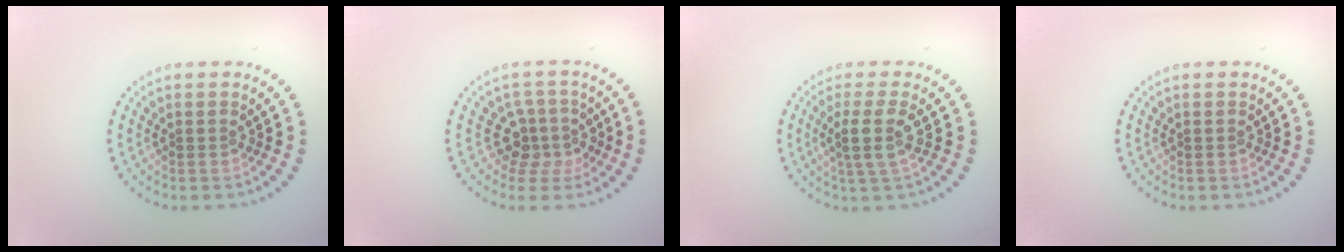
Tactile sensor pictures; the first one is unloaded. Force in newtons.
{"total": 3.0, "press": 2.1, "slide": 2.1}
{"total": 2.9, "press": 2.2, "slide": 1.8}
{"total": 0.0}